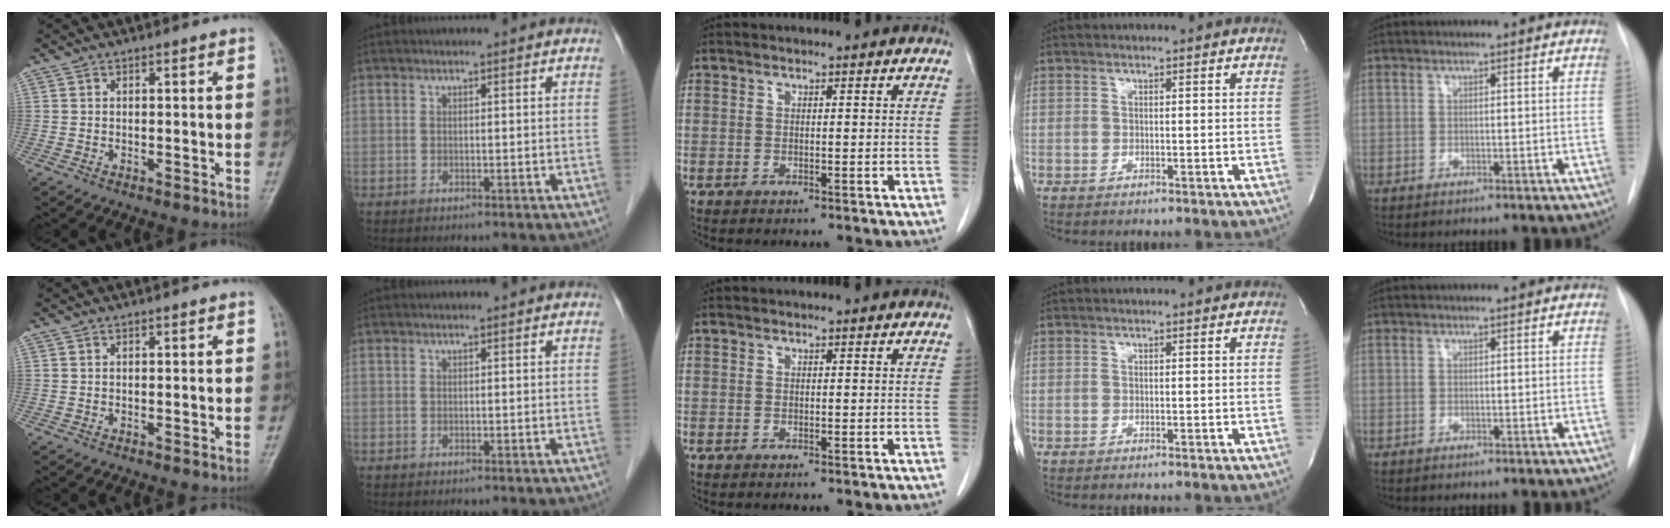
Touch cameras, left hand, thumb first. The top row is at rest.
{}